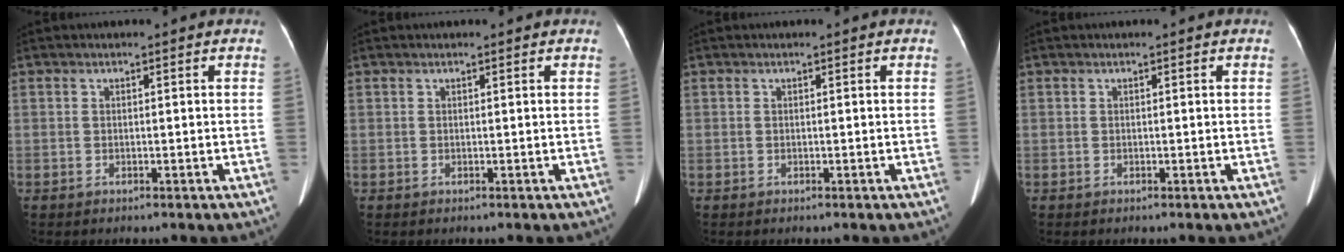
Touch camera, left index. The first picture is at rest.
{"total": 0.0}
{"total": 0.0}
{"total": 0.0}